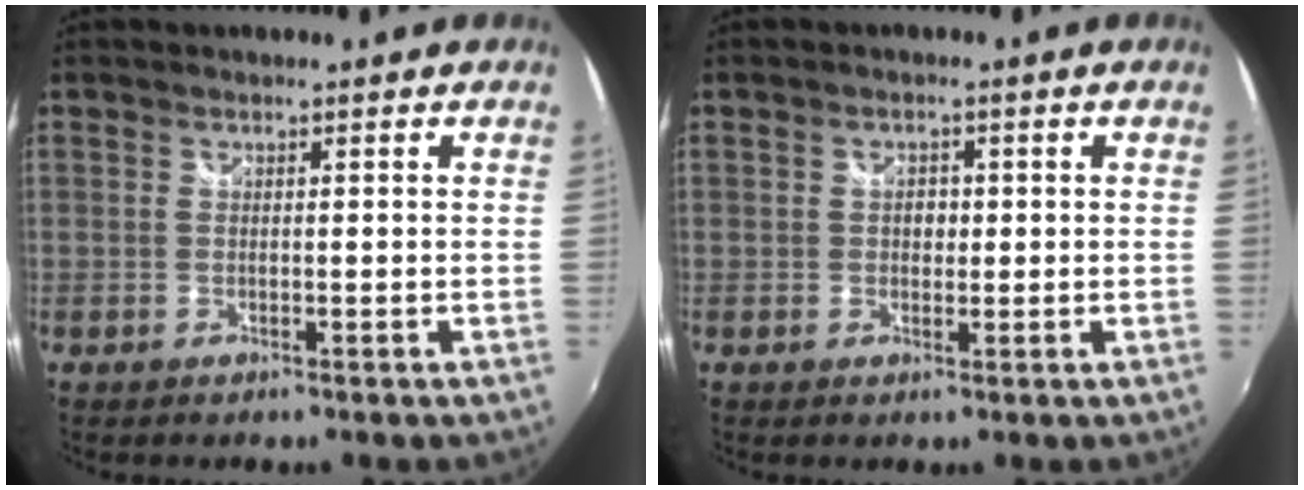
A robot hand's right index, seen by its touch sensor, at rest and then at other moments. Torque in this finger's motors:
{"motor_torque": [0.11, 0.06, 0.14, 0.03]}